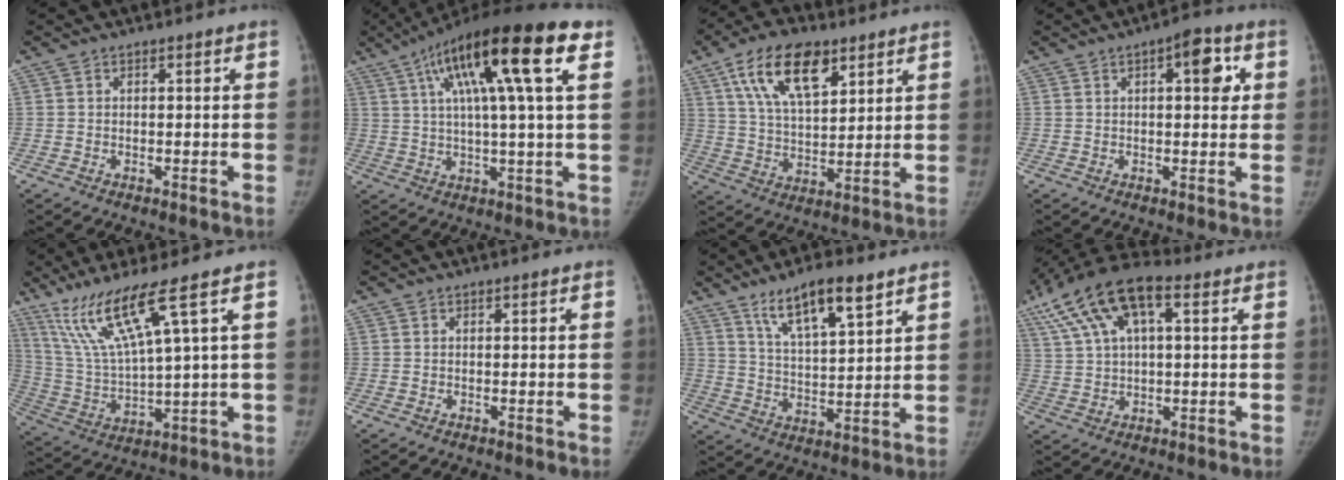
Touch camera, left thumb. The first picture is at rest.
{"total": 20.0, "force": [8.1, 3.4, 18.0], "torque": [-0.298, 0.018, 0.123]}
{"total": 14.9, "force": [7.8, 7.2, 10.5], "torque": [-0.157, -0.023, 0.141]}
{"total": 6.7, "force": [2.0, 2.8, 5.8], "torque": [-0.056, 0.002, 0.019]}
{"total": 13.0, "force": [7.6, -0.3, 10.5], "torque": [-0.224, -0.039, 0.162]}
{"total": 0.0}
{"total": 11.9, "force": [7.8, 3.2, 8.4], "torque": [-0.132, -0.037, 0.141]}
{"total": 16.0, "force": [6.5, 7.2, 12.7], "torque": [-0.249, 0.029, 0.112]}